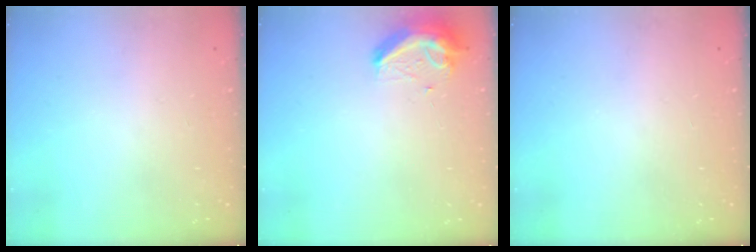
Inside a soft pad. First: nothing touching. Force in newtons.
{"total": 10.1, "press": 10.1, "slide": 0.9}
{"total": 0.0}